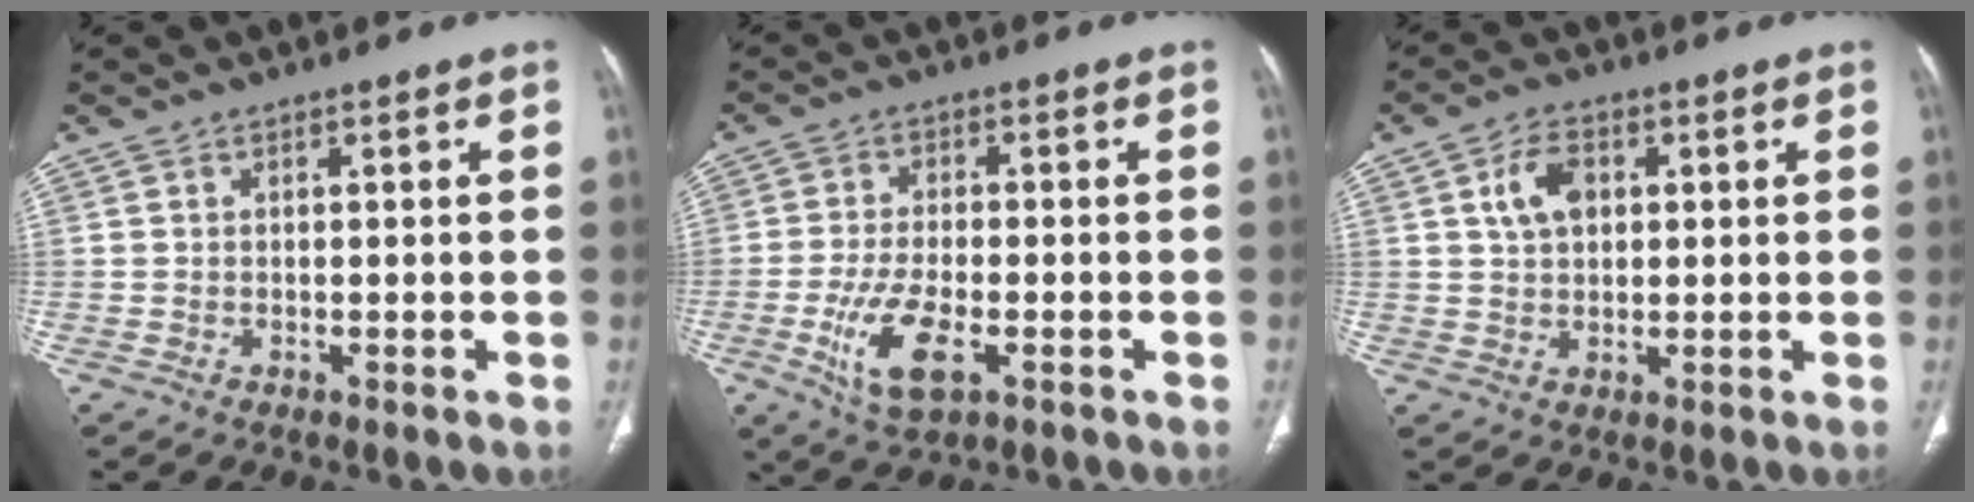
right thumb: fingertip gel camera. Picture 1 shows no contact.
{"total": 9.4, "force": [-3.5, 3.9, 7.8], "torque": [-0.163, 0.001, -0.059]}
{"total": 6.2, "force": [1.7, 4.1, 4.3], "torque": [-0.066, 0.004, 0.030]}